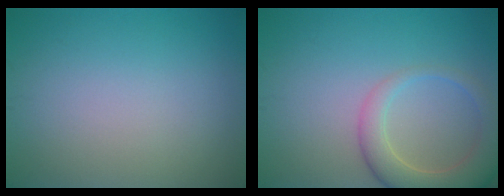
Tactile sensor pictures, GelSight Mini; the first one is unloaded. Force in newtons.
{"total": 5.2, "press": 5.2, "slide": 0.5}